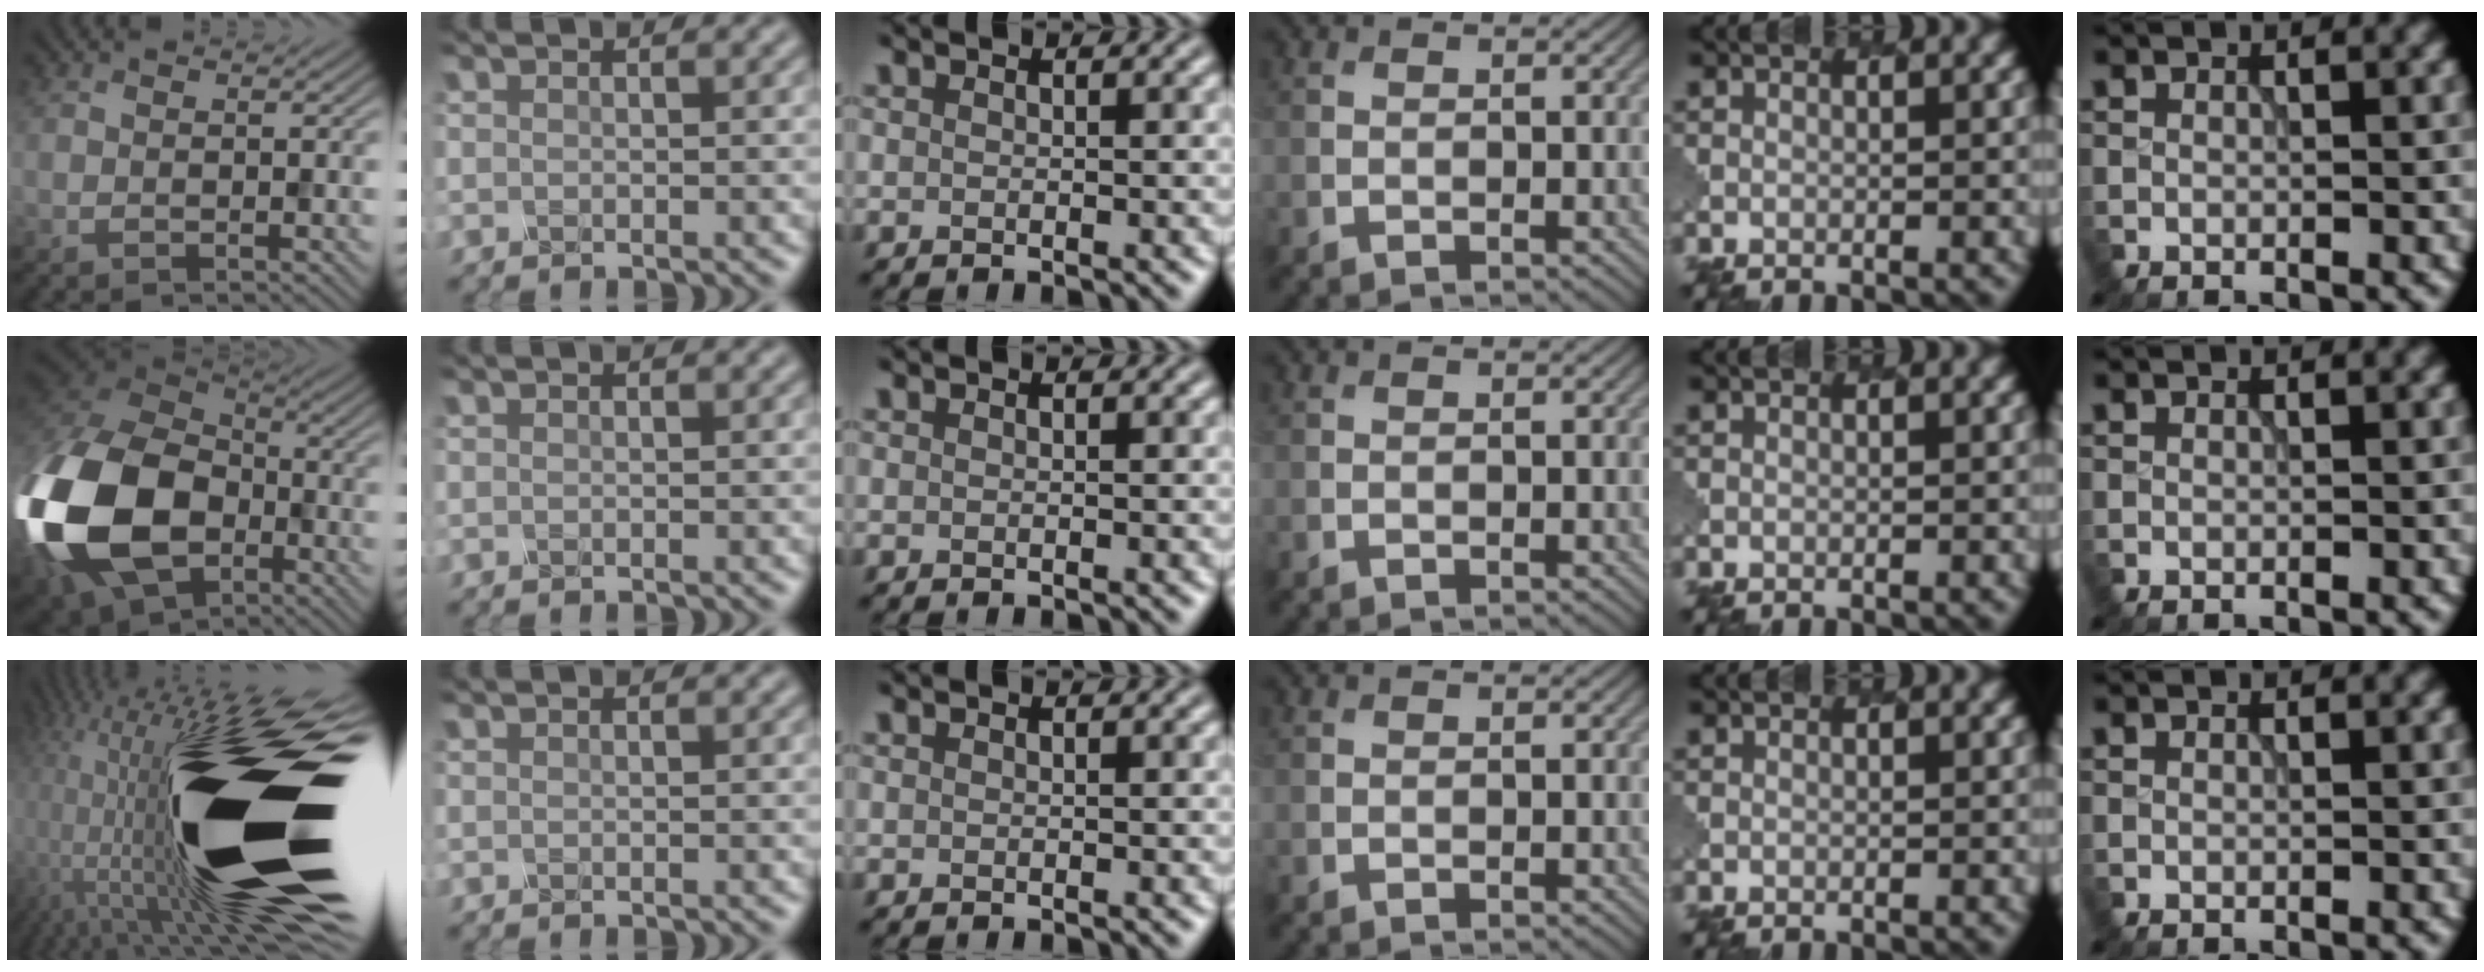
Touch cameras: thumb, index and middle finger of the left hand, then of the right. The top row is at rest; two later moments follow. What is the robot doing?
{"motion": "dispense", "object": "spray bottle"}